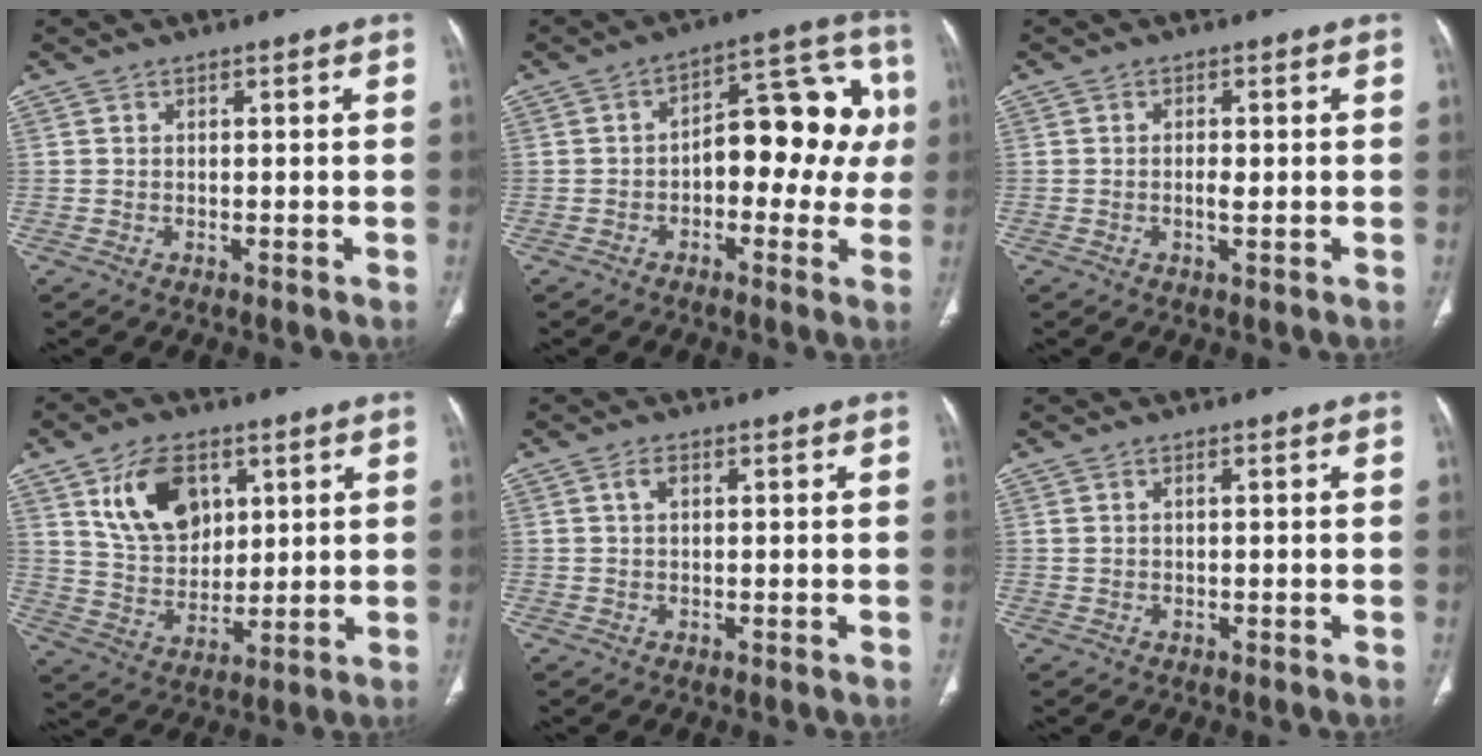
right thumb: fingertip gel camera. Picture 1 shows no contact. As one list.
[{"total": 15.8, "force": [-0.2, 8.7, 13.1], "torque": [-0.119, 0.048, -0.010]}, {"total": 1.9, "force": [-0.2, 0.8, 1.7], "torque": [-0.032, 0.000, -0.004]}, {"total": 13.3, "force": [5.7, 8.8, 8.2], "torque": [-0.110, -0.026, 0.114]}, {"total": 1.8, "force": [0.7, 1.0, 1.3], "torque": [-0.023, 0.007, 0.012]}, {"total": 0.8, "force": [0.3, 0.4, 0.6], "torque": [-0.014, 0.006, 0.010]}]